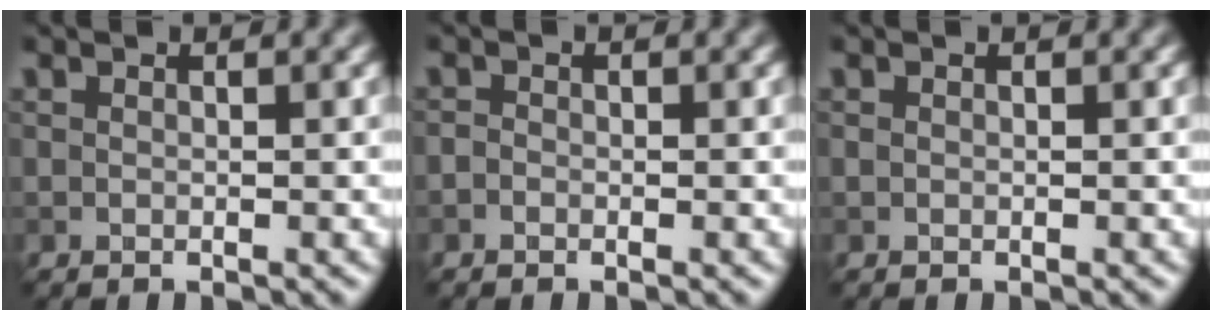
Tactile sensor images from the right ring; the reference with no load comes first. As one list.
[{"total": 0.6, "force": [-0.4, 0.4, 0.2], "torque": [0.000, -0.002, -0.010]}, {"total": 0.0}]